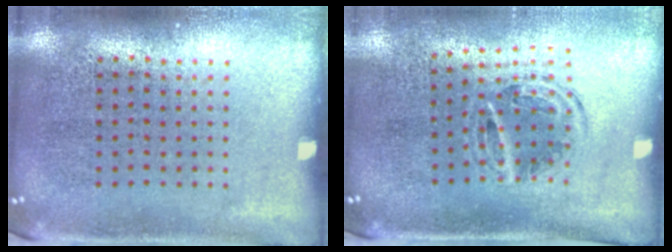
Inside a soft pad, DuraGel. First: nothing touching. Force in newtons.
{"total": 1.1, "press": 1.0, "slide": 0.2}